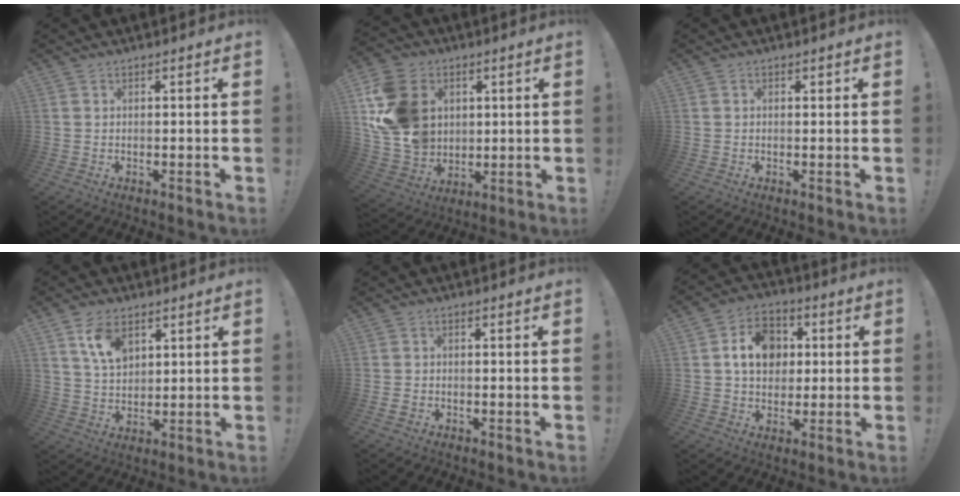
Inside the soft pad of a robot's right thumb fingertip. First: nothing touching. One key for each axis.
{"total": 18.9, "fx": 4.6, "fy": 15.0, "fz": 10.5, "tx": -0.207, "ty": -0.012, "tz": 0.093}
{"total": 0.6, "fx": 0.2, "fy": 0.6, "fz": 0.2, "tx": 0.002, "ty": 0.000, "tz": 0.002}
{"total": 8.2, "fx": 4.5, "fy": 5.2, "fz": 4.4, "tx": -0.062, "ty": -0.021, "tz": 0.082}
{"total": 2.0, "fx": -1.0, "fy": 1.3, "fz": 1.1, "tx": -0.017, "ty": 0.006, "tz": -0.017}
{"total": 12.5, "fx": 2.7, "fy": 10.3, "fz": 6.6, "tx": -0.089, "ty": -0.002, "tz": 0.055}